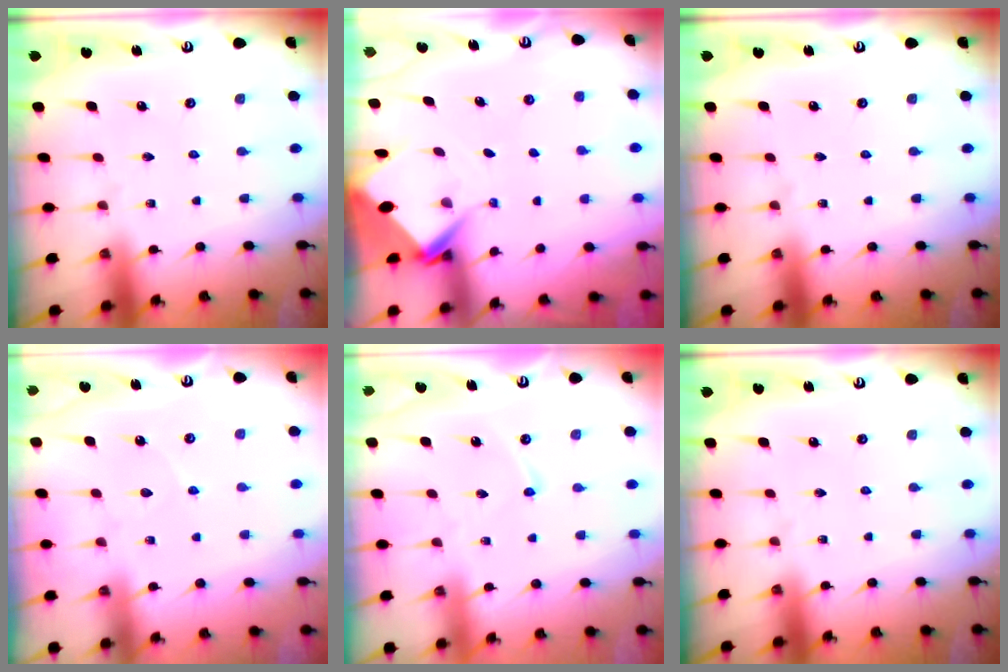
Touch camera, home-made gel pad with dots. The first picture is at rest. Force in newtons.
{"total": 5.5, "press": 5.5, "slide": 0.4}
{"total": 0.0}
{"total": 5.3, "press": 5.3, "slide": 0.6}
{"total": 2.1, "press": 2.1, "slide": 0.2}
{"total": 0.0}